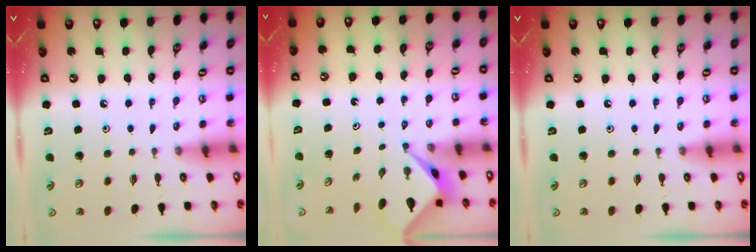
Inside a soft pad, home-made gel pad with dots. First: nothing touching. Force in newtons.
{"total": 2.3, "press": 2.3, "slide": 0.3}
{"total": 0.0}